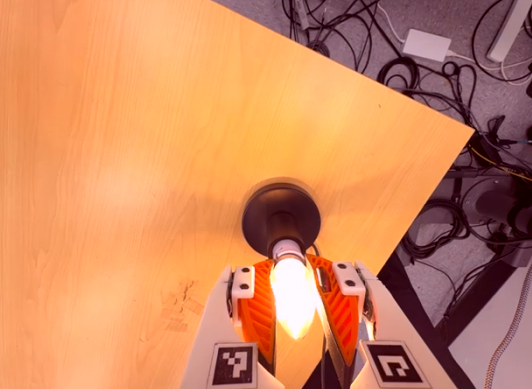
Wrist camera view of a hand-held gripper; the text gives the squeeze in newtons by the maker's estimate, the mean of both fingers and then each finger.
{"total": 26.0, "left": 21.3, "right": 30.8}